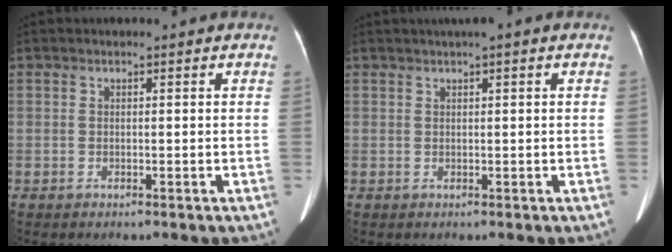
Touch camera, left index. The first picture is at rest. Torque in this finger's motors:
{"motor_torque": [-0.32, -0.03, -0.09, 0.01]}